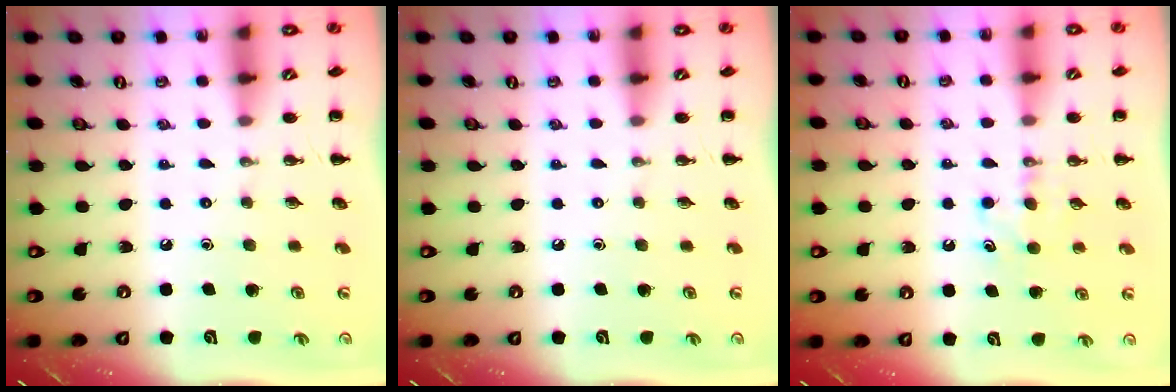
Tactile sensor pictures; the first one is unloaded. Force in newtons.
{"total": 0.0}
{"total": 4.6, "press": 4.5, "slide": 1.2}